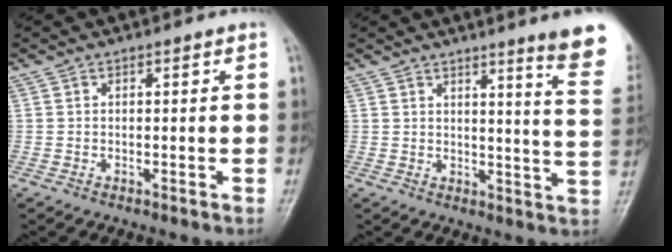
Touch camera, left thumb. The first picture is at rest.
{"total": 12.2, "force": [8.6, 0.1, 8.7], "torque": [-0.092, -0.060, 0.090]}